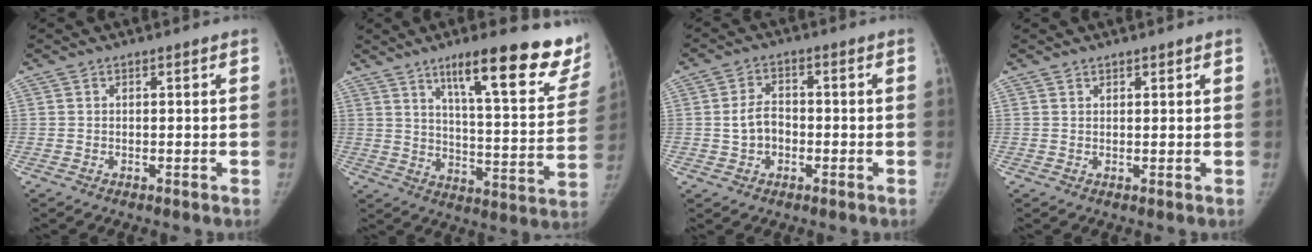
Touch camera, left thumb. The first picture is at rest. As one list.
[{"total": 23.3, "force": [15.7, 5.1, 16.4], "torque": [-0.184, -0.071, 0.219]}, {"total": 5.1, "force": [-0.8, 3.8, 3.3], "torque": [-0.050, 0.017, -0.017]}, {"total": 1.0, "force": [0.8, 0.5, 0.2], "torque": [0.008, -0.003, 0.010]}]